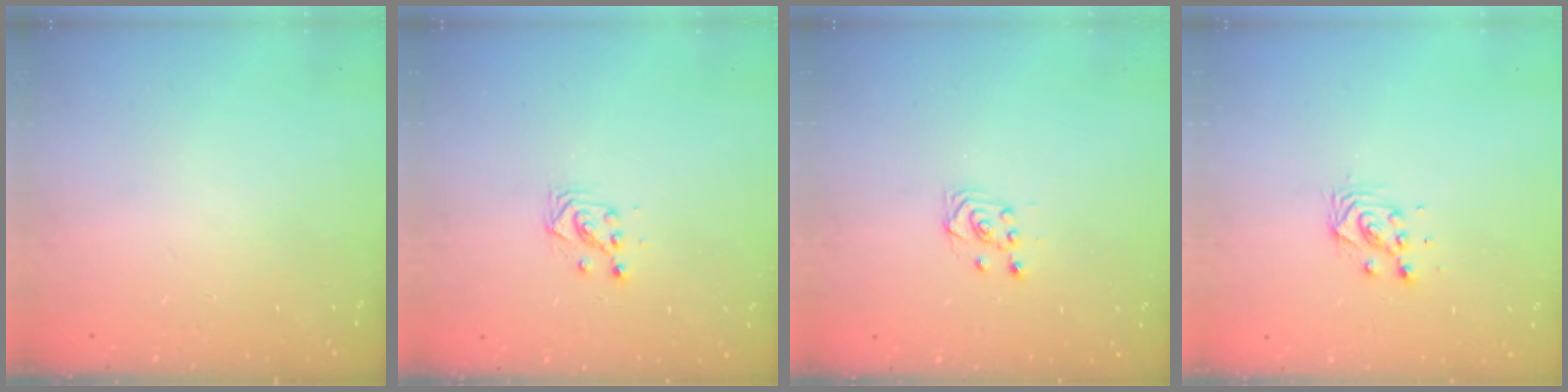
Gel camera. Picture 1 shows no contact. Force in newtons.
{"total": 3.0, "press": 3.0, "slide": 0.2}
{"total": 3.2, "press": 2.9, "slide": 1.2}
{"total": 4.8, "press": 4.8, "slide": 0.3}